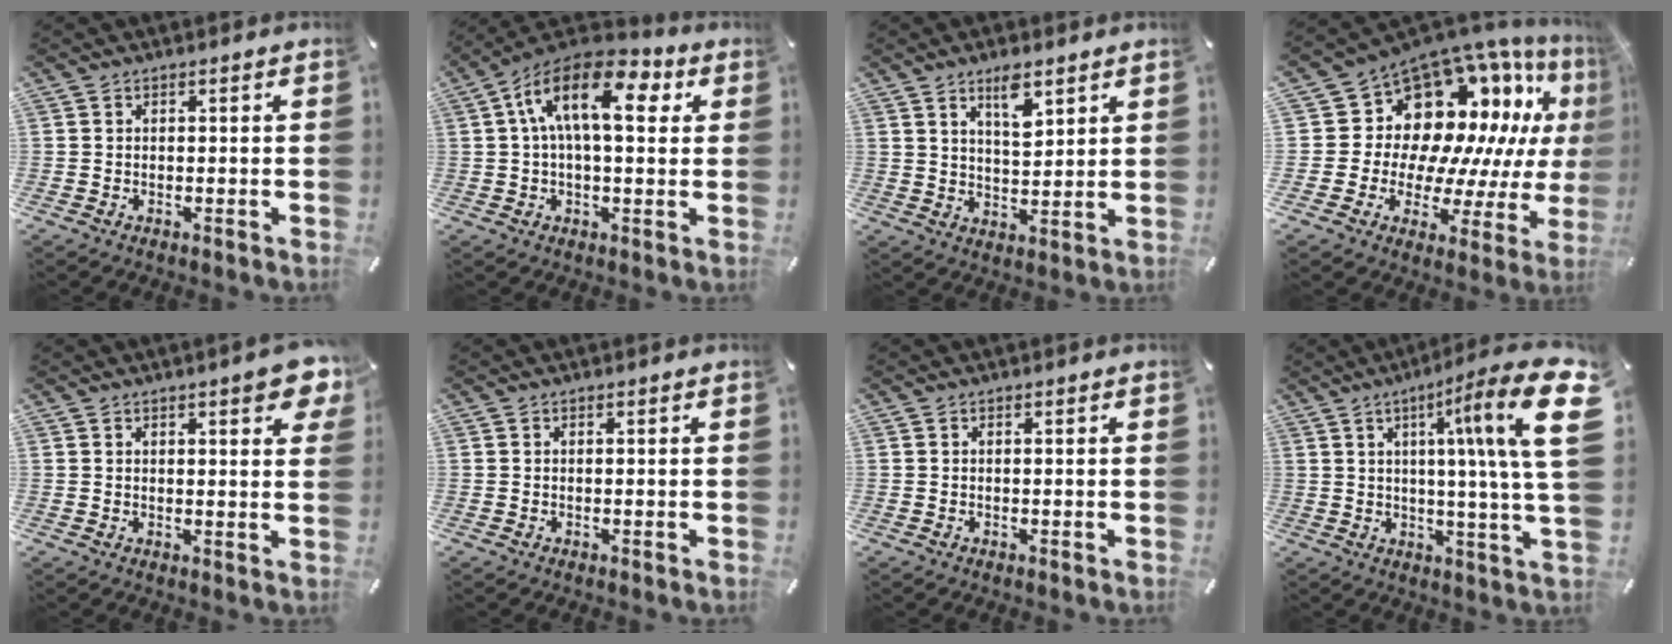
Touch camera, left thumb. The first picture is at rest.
{"total": 15.6, "force": [4.4, 7.7, 12.9], "torque": [-0.229, -0.007, 0.071]}
{"total": 6.8, "force": [4.6, 2.8, 4.2], "torque": [-0.053, -0.026, 0.074]}
{"total": 16.7, "force": [8.9, 12.0, 7.5], "torque": [-0.103, -0.104, 0.175]}
{"total": 6.0, "force": [3.2, 1.9, 4.7], "torque": [-0.061, -0.015, 0.052]}
{"total": 0.0}
{"total": 0.0}
{"total": 22.2, "force": [6.2, 2.1, 21.2], "torque": [-0.303, -0.044, 0.077]}